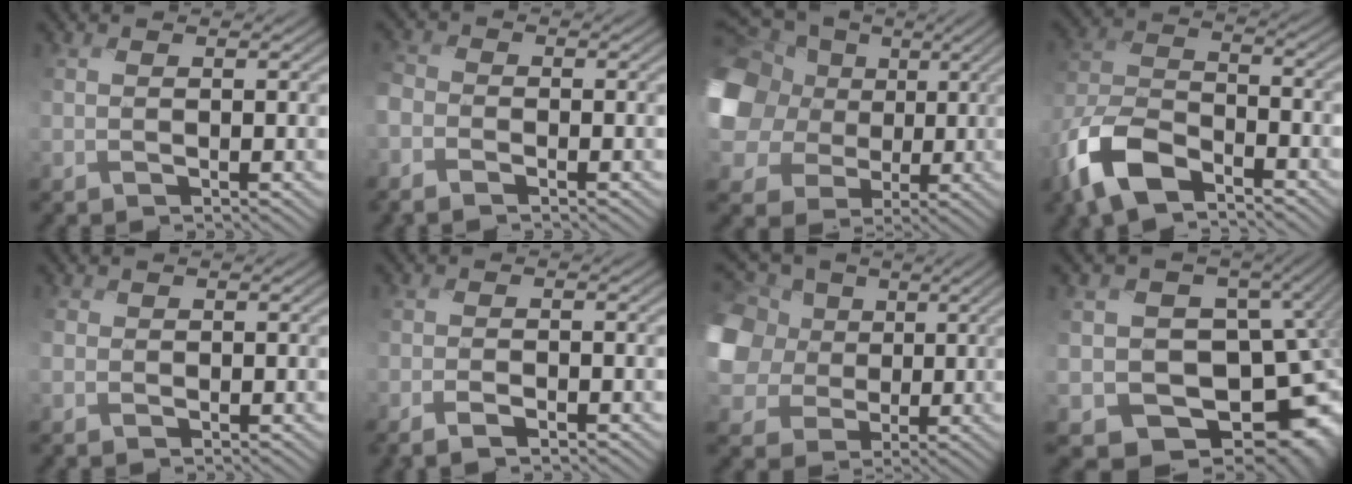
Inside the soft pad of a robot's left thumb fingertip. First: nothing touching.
{"total": 2.1, "force": [-1.7, 1.3, 0.4], "torque": [-0.013, 0.003, -0.047]}
{"total": 17.8, "force": [2.0, 15.1, 9.2], "torque": [-0.289, 0.014, 0.030]}
{"total": 10.6, "force": [-7.3, 4.9, 6.0], "torque": [-0.137, -0.005, -0.162]}
{"total": 1.6, "force": [0.1, 1.6, -0.2], "torque": [-0.008, -0.003, -0.004]}
{"total": 1.3, "force": [-1.1, -0.2, 0.6], "torque": [-0.008, 0.008, -0.025]}
{"total": 12.9, "force": [1.6, 11.1, 6.3], "torque": [-0.240, 0.004, 0.014]}
{"total": 13.6, "force": [-3.0, 10.7, 7.7], "torque": [-0.102, -0.016, -0.015]}